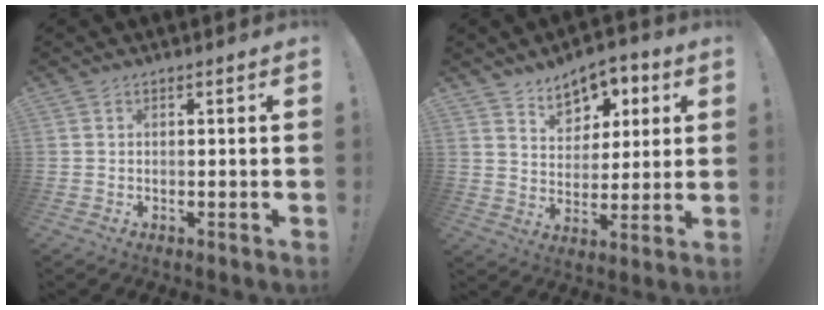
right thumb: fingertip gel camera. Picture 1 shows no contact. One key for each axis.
{"total": 9.7, "fx": 6.5, "fy": 6.2, "fz": 3.7, "tx": -0.051, "ty": -0.043, "tz": 0.122}